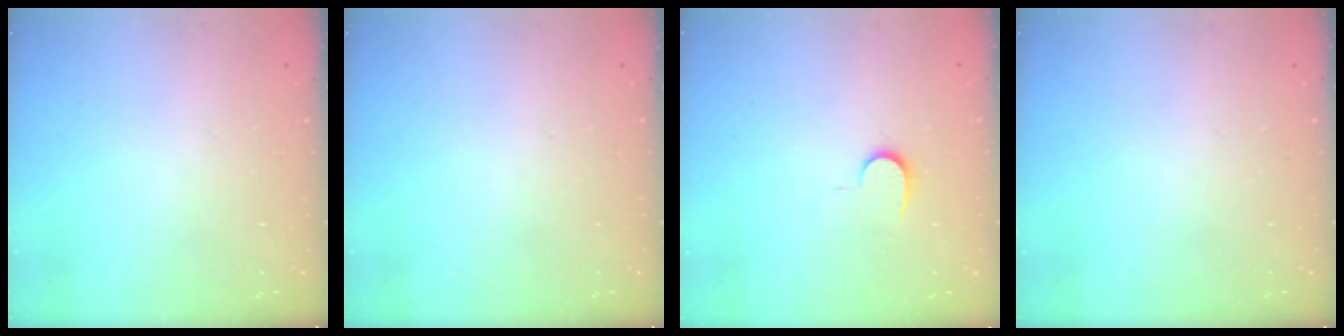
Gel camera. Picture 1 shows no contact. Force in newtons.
{"total": 0.0}
{"total": 5.4, "press": 5.4, "slide": 0.6}
{"total": 0.0}